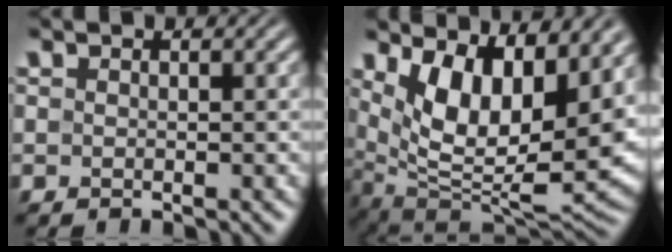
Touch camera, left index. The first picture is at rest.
{"total": 11.7, "force": [3.8, 5.4, 9.6], "torque": [-0.161, -0.026, 0.073]}